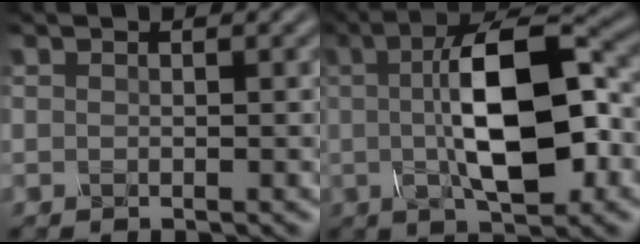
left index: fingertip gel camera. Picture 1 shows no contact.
{"total": 10.6, "force": [0.3, 3.7, 9.9], "torque": [-0.159, 0.016, 0.000]}